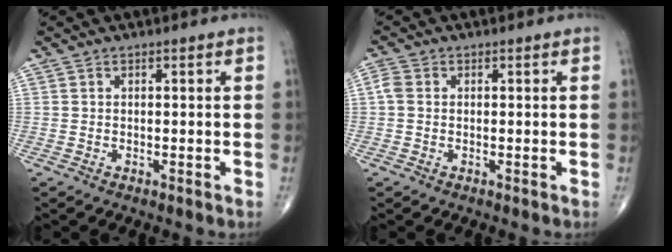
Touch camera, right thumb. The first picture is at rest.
{"total": 2.1, "force": [0.0, 1.6, 1.3], "torque": [-0.029, 0.006, -0.005]}